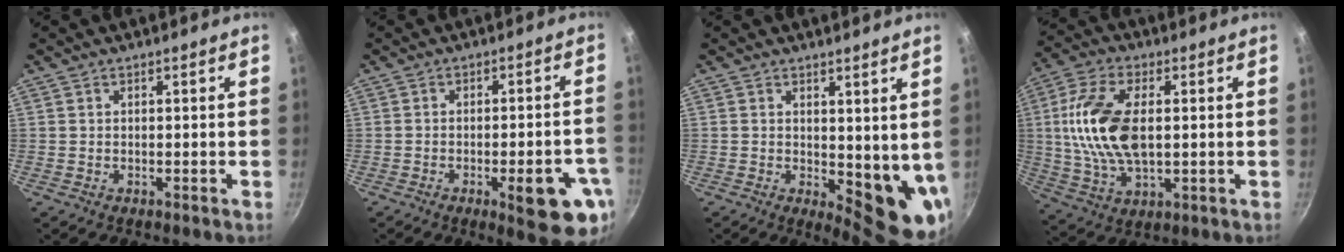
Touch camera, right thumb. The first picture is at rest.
{"total": 12.5, "force": [-4.6, 3.7, 11.0], "torque": [-0.116, 0.014, -0.056]}
{"total": 9.5, "force": [1.8, 4.5, 8.1], "torque": [-0.082, -0.027, 0.033]}
{"total": 15.5, "force": [1.6, 8.2, 13.1], "torque": [-0.252, 0.003, 0.028]}